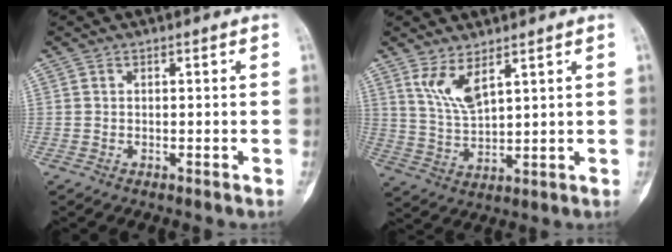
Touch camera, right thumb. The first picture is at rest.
{"total": 6.4, "force": [3.8, 2.0, 4.8], "torque": [-0.096, -0.030, 0.087]}